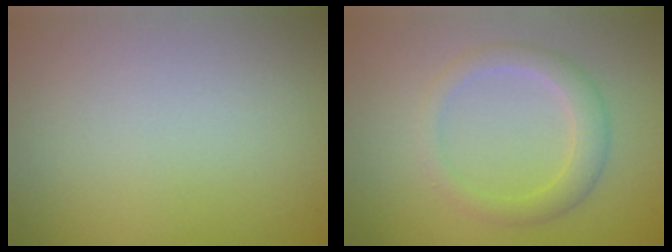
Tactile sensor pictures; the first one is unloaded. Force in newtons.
{"total": 2.8, "press": 2.8, "slide": 0.3}